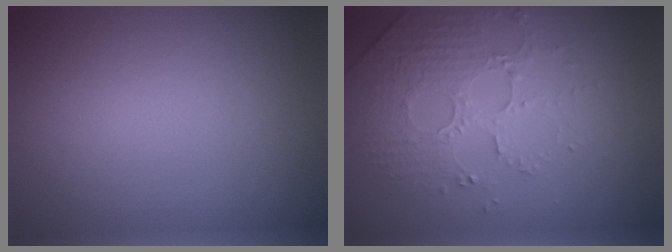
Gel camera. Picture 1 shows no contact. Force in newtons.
{"total": 5.0, "press": 3.6, "slide": 3.4}